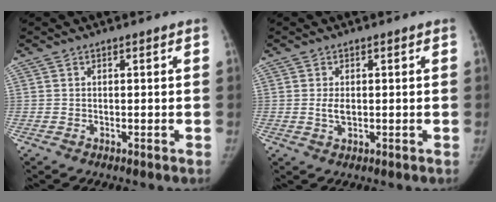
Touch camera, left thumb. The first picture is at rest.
{"total": 2.3, "force": [0.0, 1.4, 1.9], "torque": [-0.034, -0.004, 0.001]}